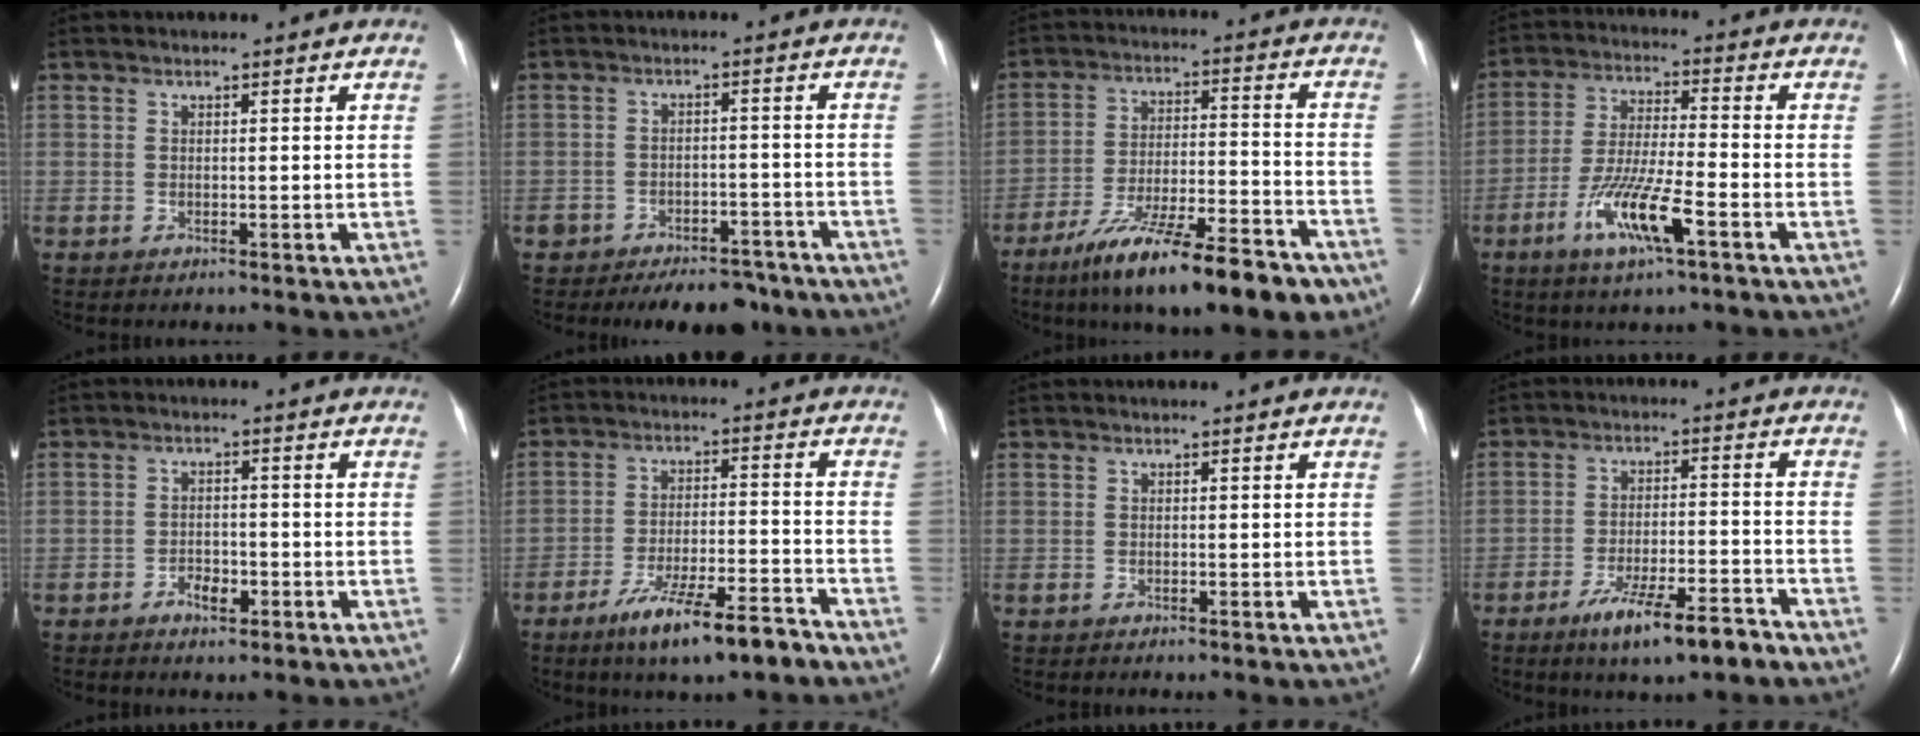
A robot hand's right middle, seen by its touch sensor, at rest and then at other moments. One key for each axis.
{"total": 9.4, "fx": -7.7, "fy": 4.2, "fz": 3.2, "tx": -0.032, "ty": 0.008, "tz": -0.105}
{"total": 18.0, "fx": -13.0, "fy": 3.1, "fz": 12.0, "tx": -0.168, "ty": -0.014, "tz": -0.214}
{"total": 10.1, "fx": -4.9, "fy": 1.1, "fz": 8.8, "tx": -0.177, "ty": -0.014, "tz": -0.092}
{"total": 2.8, "fx": -1.6, "fy": 1.4, "fz": 1.7, "tx": -0.028, "ty": 0.002, "tz": -0.025}
{"total": 10.7, "fx": -7.7, "fy": 1.4, "fz": 7.3, "tx": -0.125, "ty": -0.015, "tz": -0.129}
{"total": 0.0}
{"total": 9.3, "fx": -6.5, "fy": 1.4, "fz": 6.4, "tx": -0.108, "ty": -0.012, "tz": -0.106}